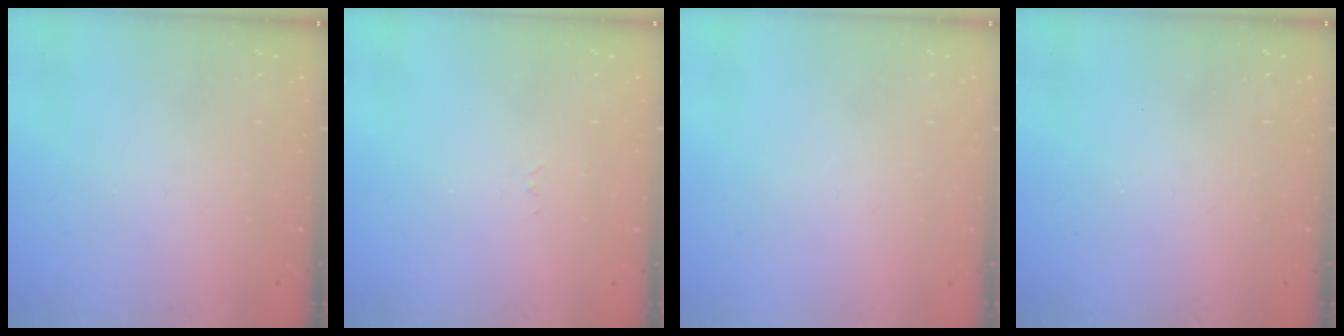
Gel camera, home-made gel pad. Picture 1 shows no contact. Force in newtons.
{"total": 2.6, "press": 2.6, "slide": 0.4}
{"total": 1.5, "press": 1.5, "slide": 0.1}
{"total": 2.5, "press": 2.4, "slide": 0.4}